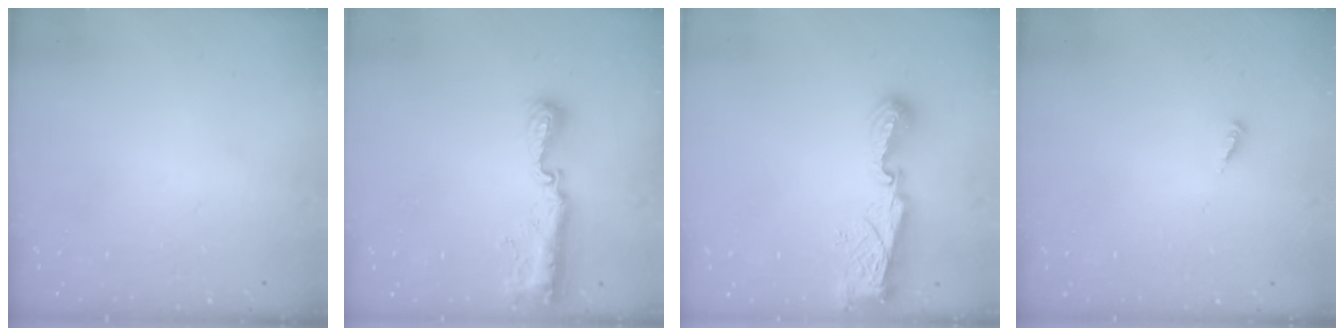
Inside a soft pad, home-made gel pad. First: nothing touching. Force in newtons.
{"total": 11.2, "press": 10.1, "slide": 4.8}
{"total": 8.1, "press": 8.1, "slide": 0.9}
{"total": 3.2, "press": 3.2, "slide": 0.3}